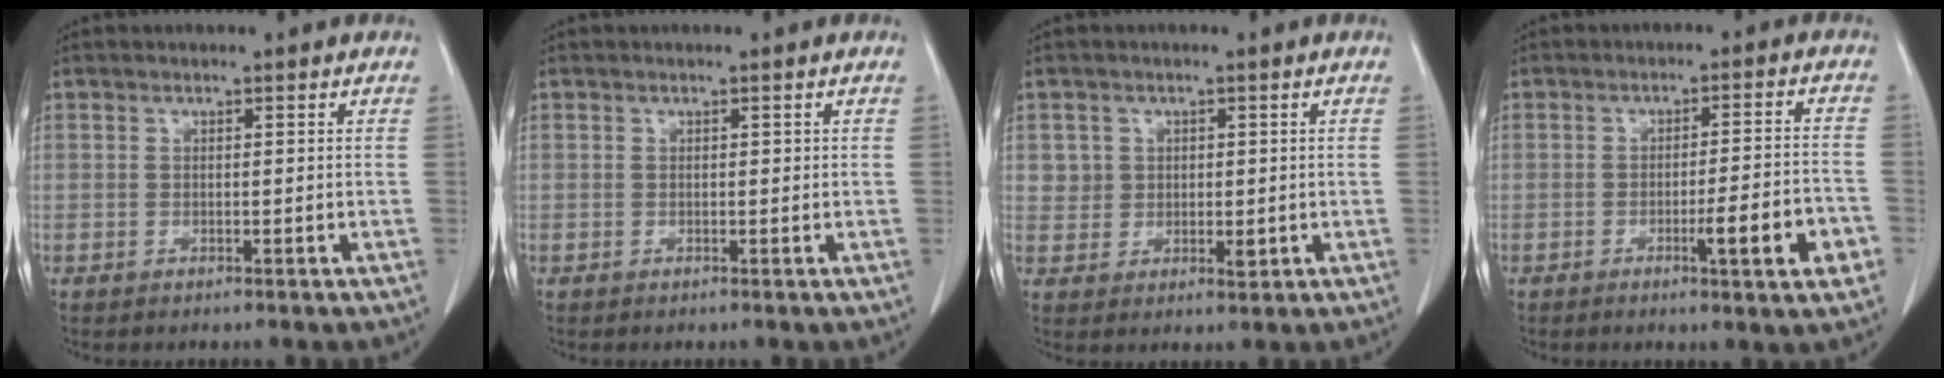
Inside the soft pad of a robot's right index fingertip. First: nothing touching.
{"total": 0.0}
{"total": 3.5, "force": [0.8, 3.2, 1.1], "torque": [-0.009, -0.004, 0.015]}
{"total": 8.2, "force": [-3.3, 0.3, 7.5], "torque": [-0.101, -0.002, -0.044]}